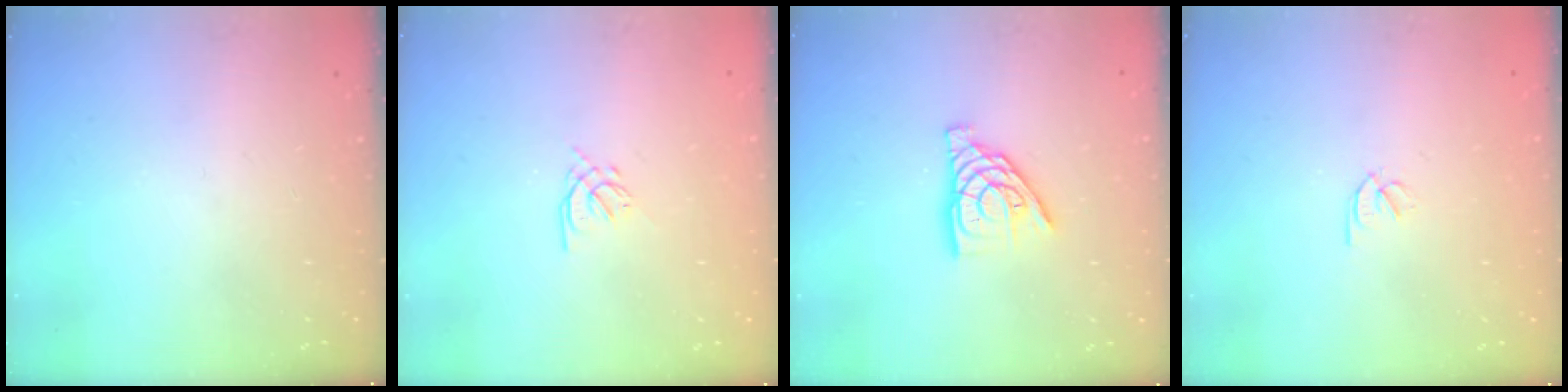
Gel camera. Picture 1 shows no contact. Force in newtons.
{"total": 1.2, "press": 1.1, "slide": 0.5}
{"total": 10.8, "press": 10.8, "slide": 0.8}
{"total": 1.8, "press": 1.7, "slide": 0.5}